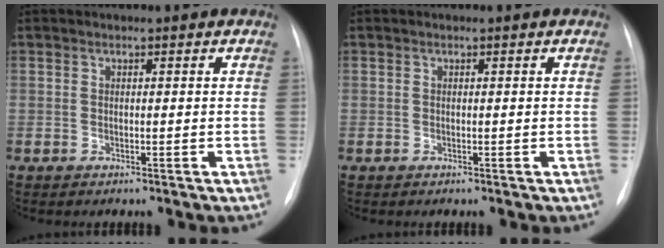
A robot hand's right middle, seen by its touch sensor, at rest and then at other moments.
{"total": 0.0}